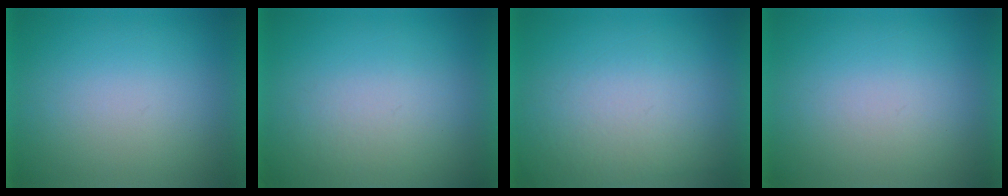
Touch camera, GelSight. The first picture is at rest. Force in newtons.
{"total": 3.5}
{"total": 3.6}
{"total": 1.1}